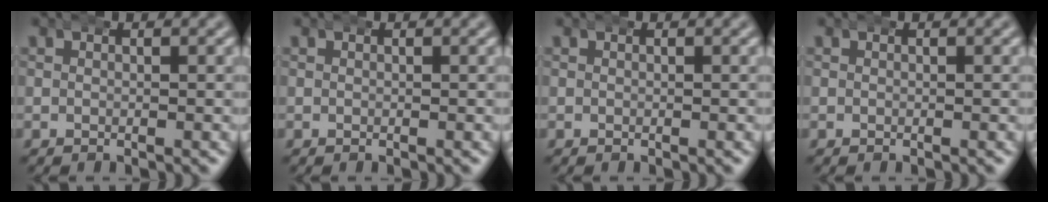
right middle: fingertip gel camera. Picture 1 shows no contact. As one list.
[{"total": 0.0}, {"total": 0.0}, {"total": 0.0}]